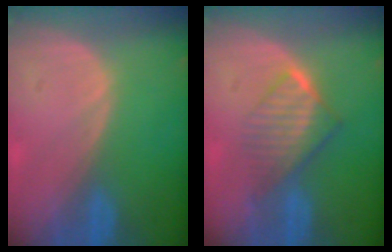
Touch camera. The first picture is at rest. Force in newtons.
{"total": 6.4, "press": 5.8, "slide": 2.8}